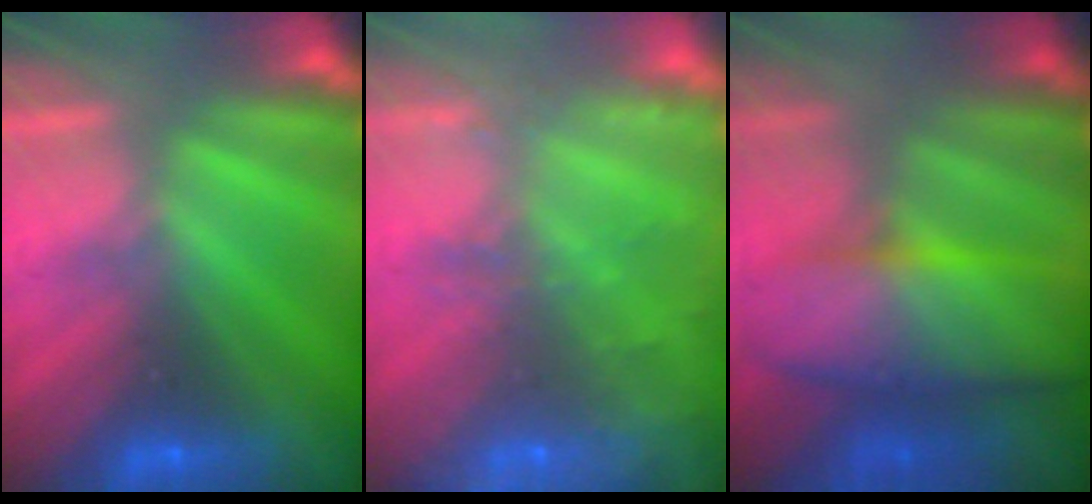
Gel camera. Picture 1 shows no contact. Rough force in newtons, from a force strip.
{"total": 7.1}
{"total": 7.7}